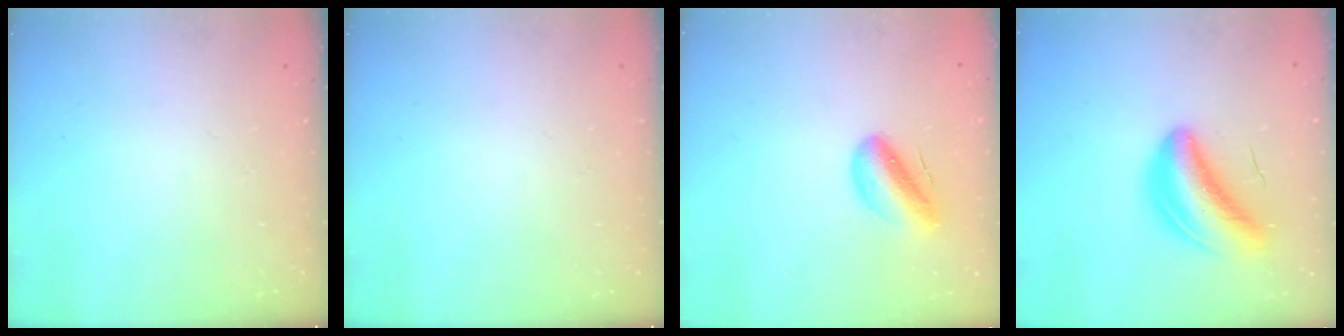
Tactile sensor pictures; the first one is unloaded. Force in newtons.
{"total": 0.0}
{"total": 9.2, "press": 8.7, "slide": 2.9}
{"total": 9.8, "press": 9.3, "slide": 2.9}